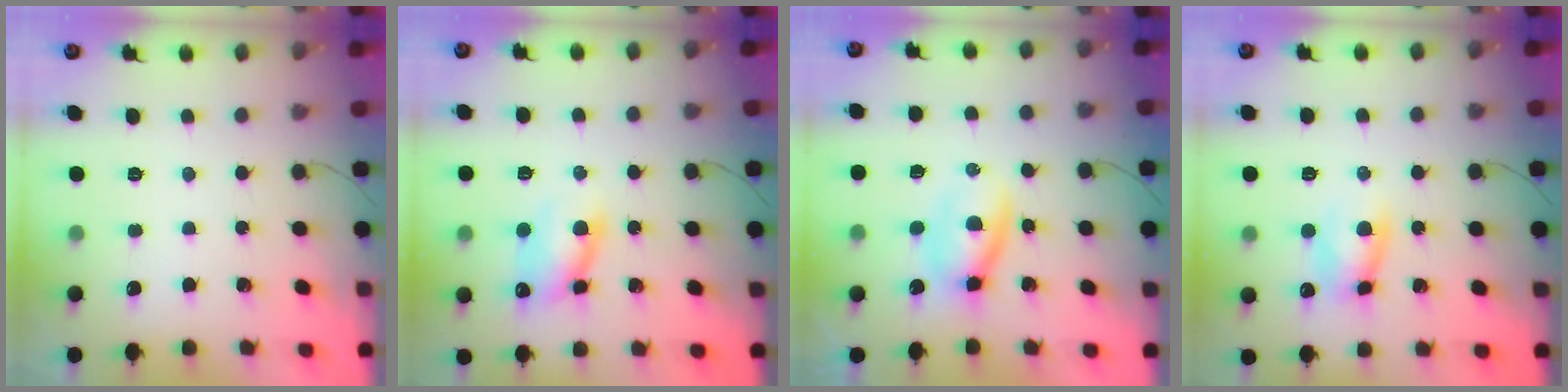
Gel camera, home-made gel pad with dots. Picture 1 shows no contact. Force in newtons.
{"total": 8.8, "press": 8.7, "slide": 1.4}
{"total": 4.3, "press": 4.2, "slide": 0.8}
{"total": 6.9, "press": 6.8, "slide": 0.3}